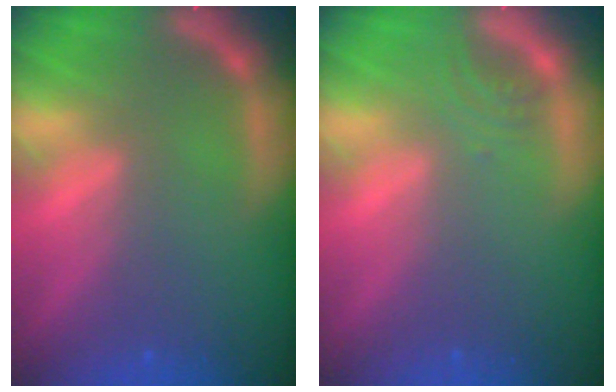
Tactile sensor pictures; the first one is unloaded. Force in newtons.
{"total": 1.4}